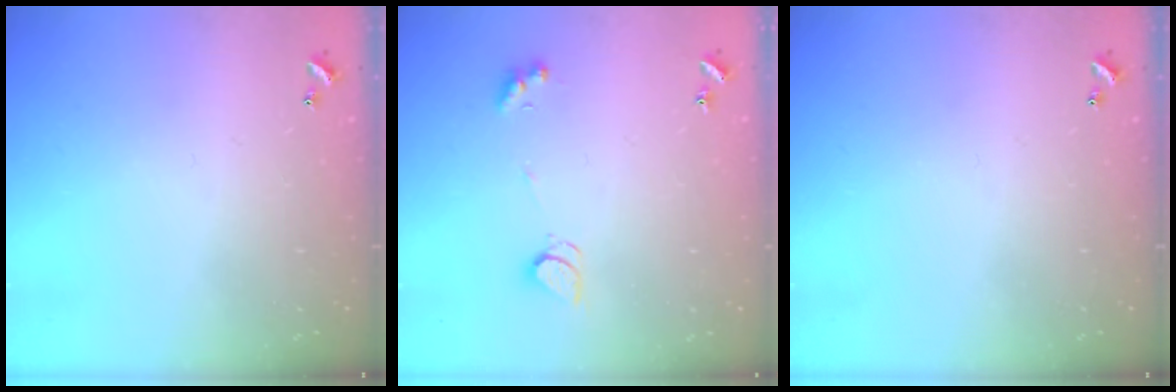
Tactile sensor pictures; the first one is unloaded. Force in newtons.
{"total": 2.2, "press": 2.2, "slide": 0.4}
{"total": 0.0}